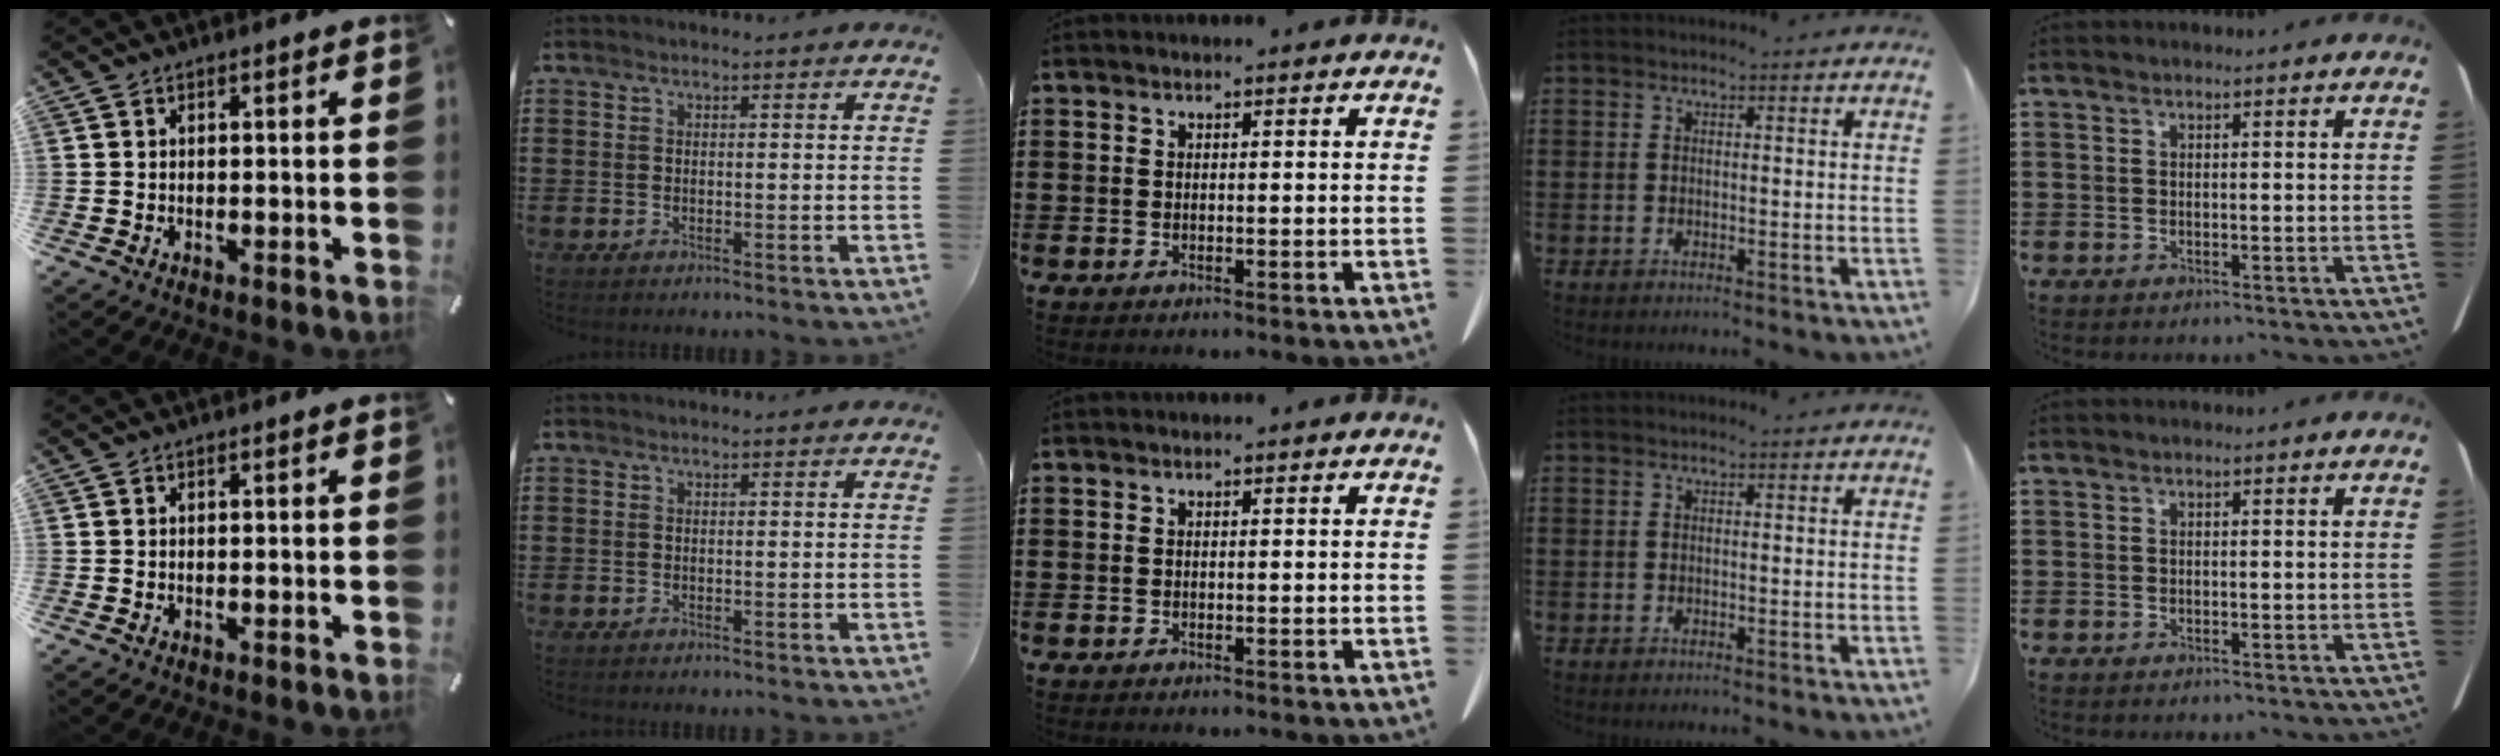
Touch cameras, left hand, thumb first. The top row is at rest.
{}